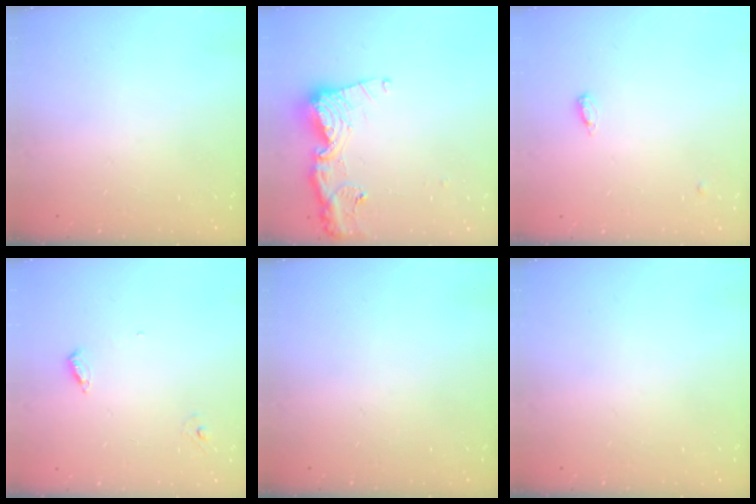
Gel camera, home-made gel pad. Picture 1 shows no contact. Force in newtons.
{"total": 14.4, "press": 14.3, "slide": 1.9}
{"total": 4.0, "press": 3.9, "slide": 0.7}
{"total": 4.6, "press": 4.6, "slide": 0.4}
{"total": 0.0}
{"total": 0.0}